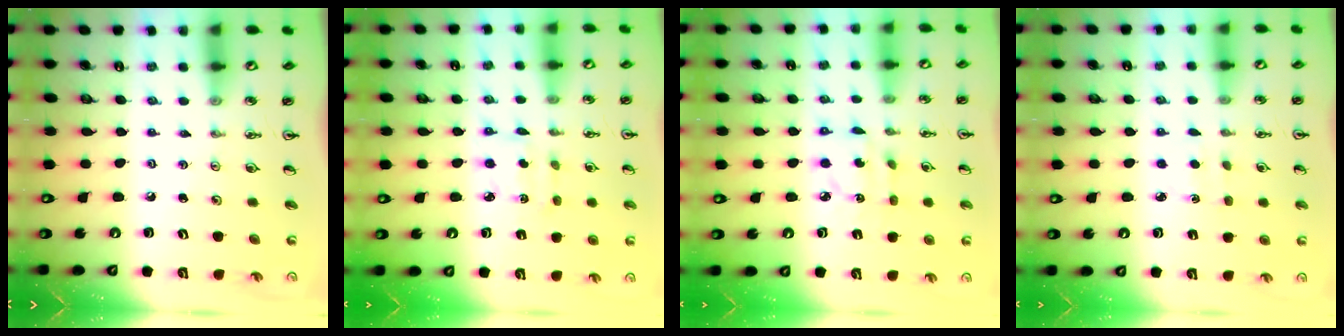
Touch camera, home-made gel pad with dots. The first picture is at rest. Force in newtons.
{"total": 2.5, "press": 2.5, "slide": 0.1}
{"total": 6.1, "press": 6.1, "slide": 0.2}
{"total": 2.7, "press": 2.6, "slide": 0.3}